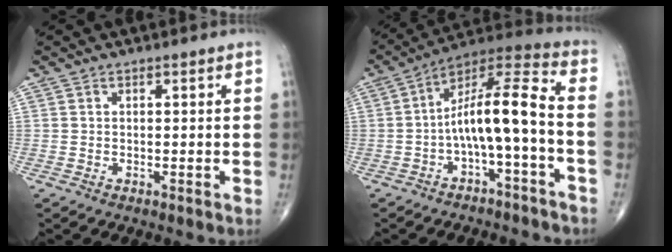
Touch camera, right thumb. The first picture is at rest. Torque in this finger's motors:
{"motor_torque": [0.36, 0.18, 1.38, -0.32, 0.34]}